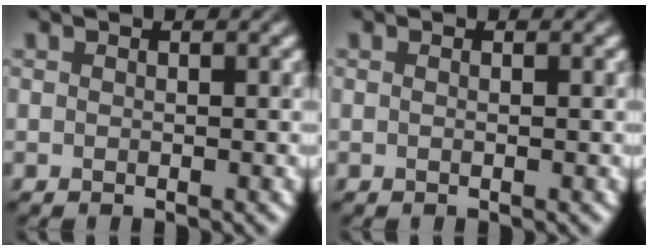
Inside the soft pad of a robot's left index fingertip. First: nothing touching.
{"total": 1.0, "force": [0.2, 0.6, 0.8], "torque": [0.001, -0.006, -0.016]}